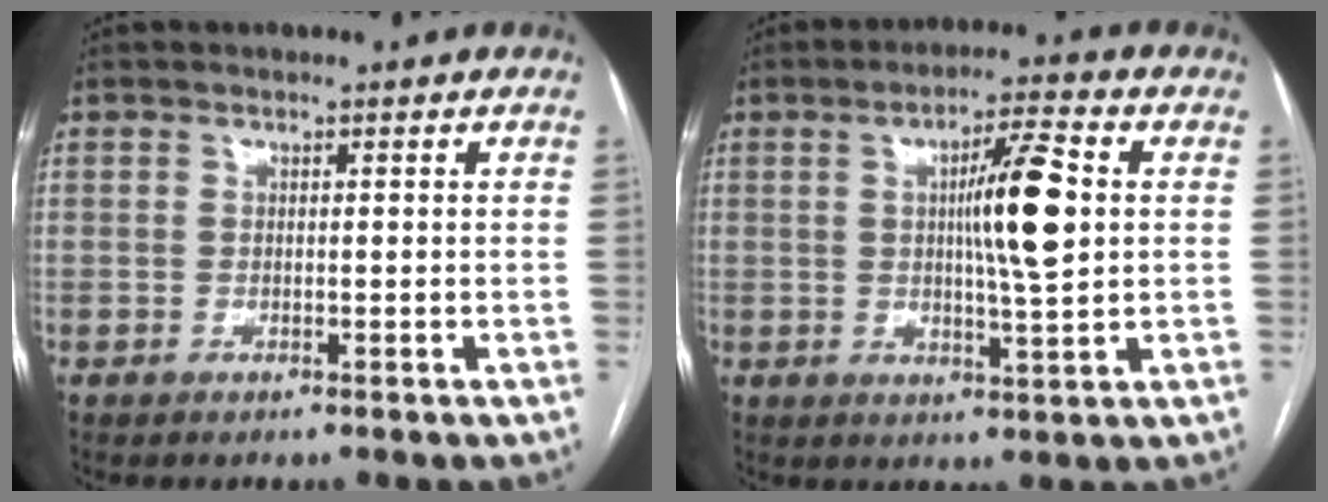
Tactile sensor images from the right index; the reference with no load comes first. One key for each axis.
{"total": 9.9, "fx": 1.4, "fy": 0.7, "fz": 9.8, "tx": -0.161, "ty": 0.004, "tz": 0.023}